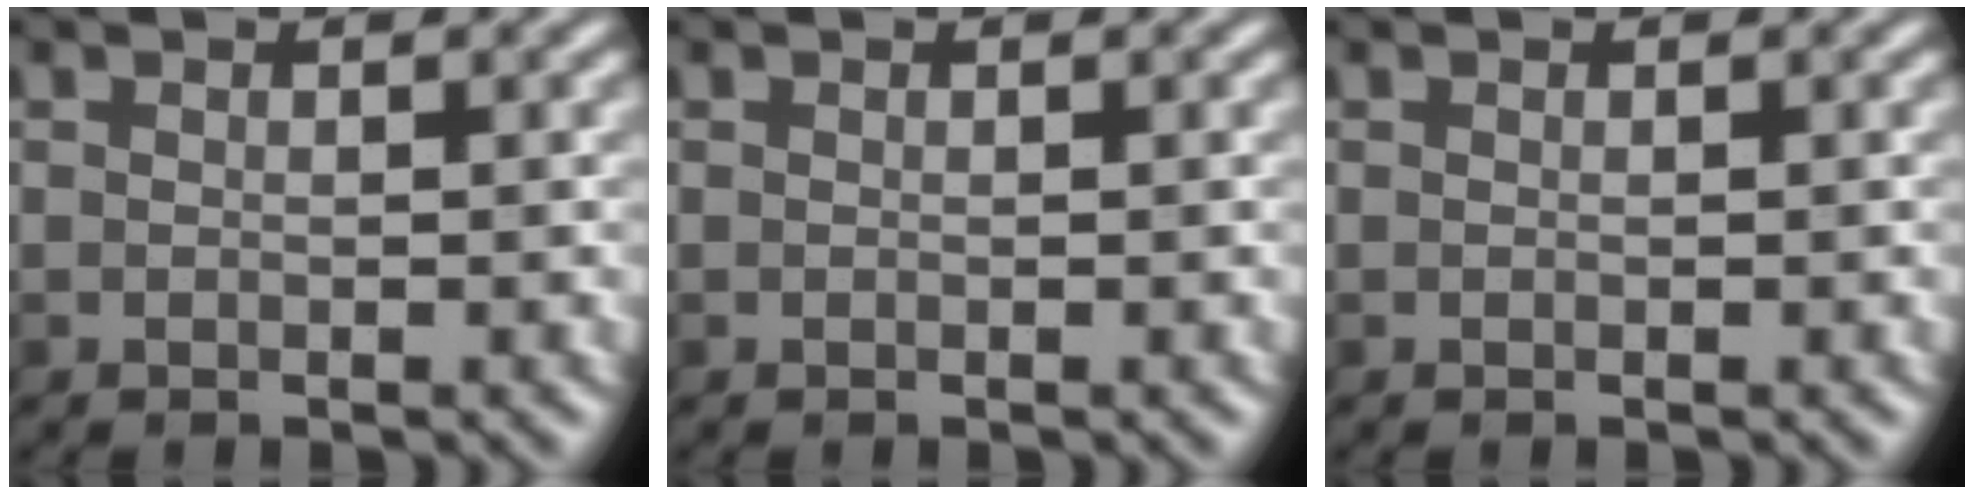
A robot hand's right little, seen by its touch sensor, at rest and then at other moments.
{"total": 0.0}
{"total": 0.0}